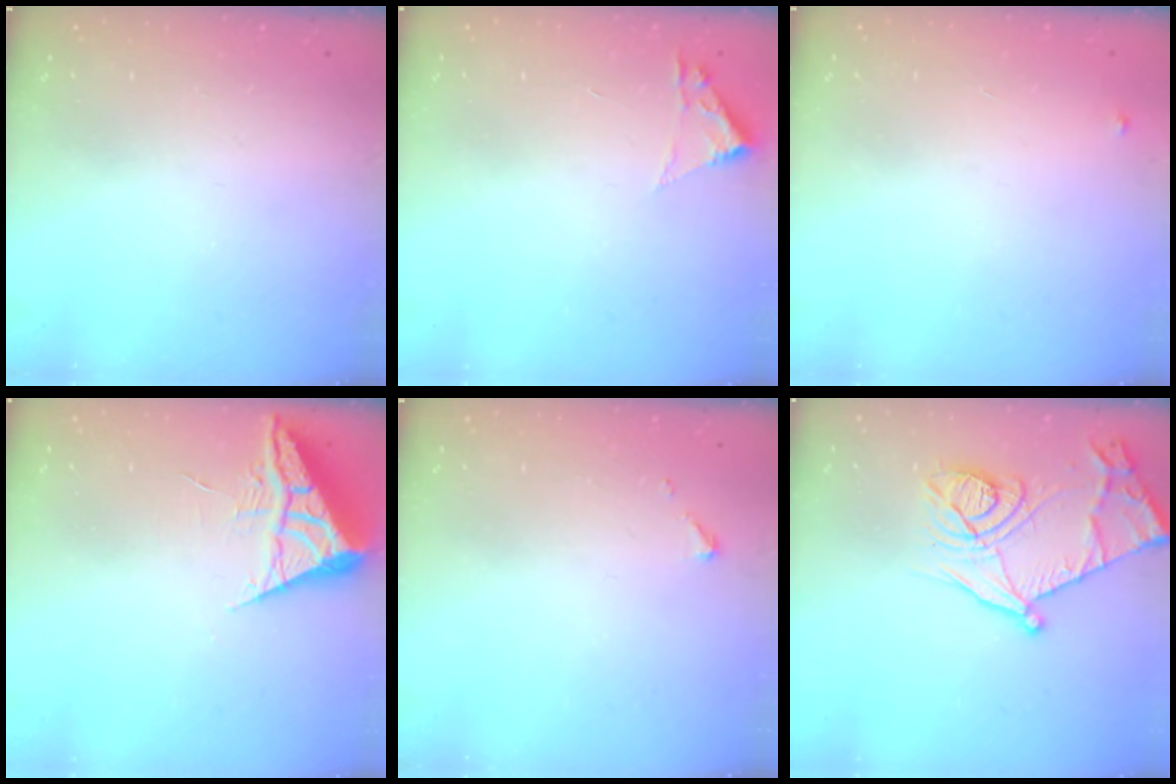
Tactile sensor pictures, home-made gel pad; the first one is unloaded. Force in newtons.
{"total": 1.8, "press": 1.8, "slide": 0.2}
{"total": 3.2, "press": 3.2, "slide": 0.2}
{"total": 5.9, "press": 5.9, "slide": 0.6}
{"total": 2.6, "press": 2.6, "slide": 0.3}
{"total": 17.1, "press": 17.1, "slide": 1.2}